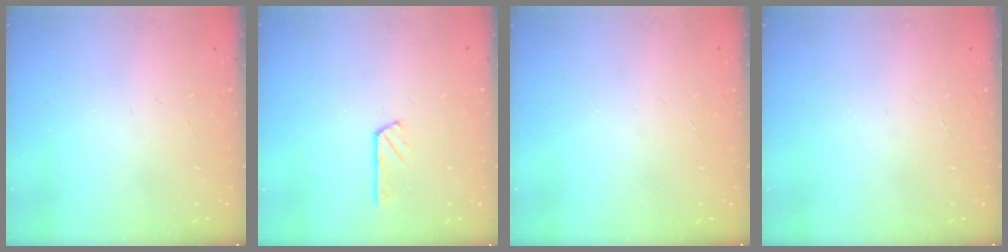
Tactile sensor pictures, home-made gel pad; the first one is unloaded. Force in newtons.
{"total": 2.7, "press": 2.7, "slide": 0.3}
{"total": 0.0}
{"total": 0.0}